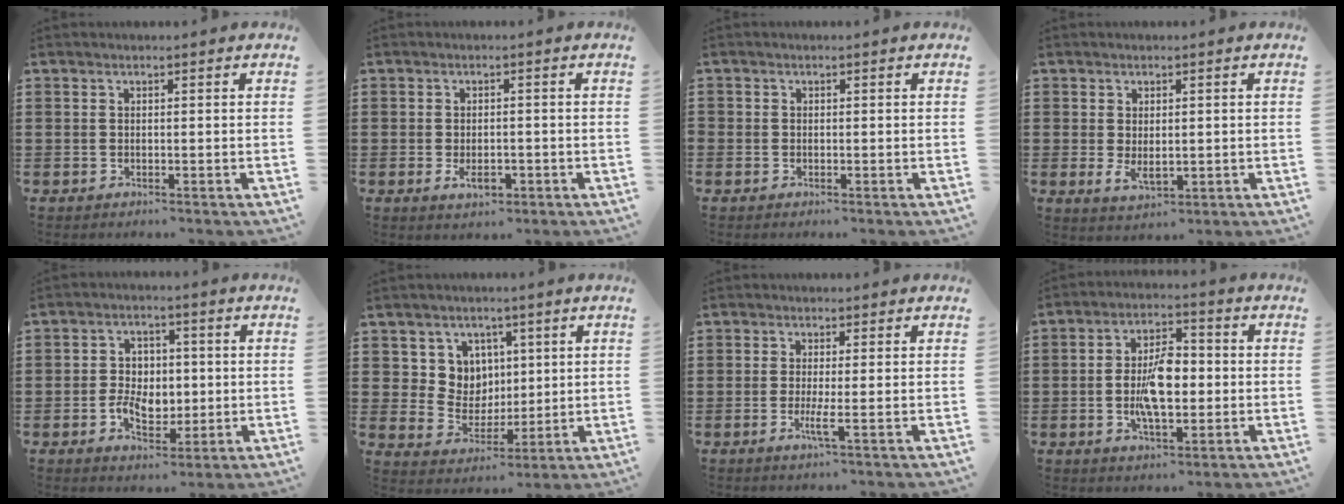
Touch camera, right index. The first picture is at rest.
{"total": 3.0, "force": [-1.1, 1.4, 2.4], "torque": [-0.051, -0.002, -0.022]}
{"total": 0.6, "force": [-0.3, 0.5, 0.1], "torque": [-0.002, 0.002, -0.007]}
{"total": 2.8, "force": [-0.1, 1.5, 2.3], "torque": [-0.044, 0.003, -0.001]}
{"total": 5.3, "force": [-0.7, 4.1, 3.3], "torque": [-0.062, 0.009, -0.016]}
{"total": 6.7, "force": [2.9, 5.9, 0.9], "torque": [-0.045, 0.001, 0.056]}
{"total": 2.8, "force": [-0.8, -0.2, 2.7], "torque": [-0.056, -0.015, -0.016]}
{"total": 8.2, "force": [-1.0, 3.9, 7.2], "torque": [-0.139, 0.003, -0.024]}